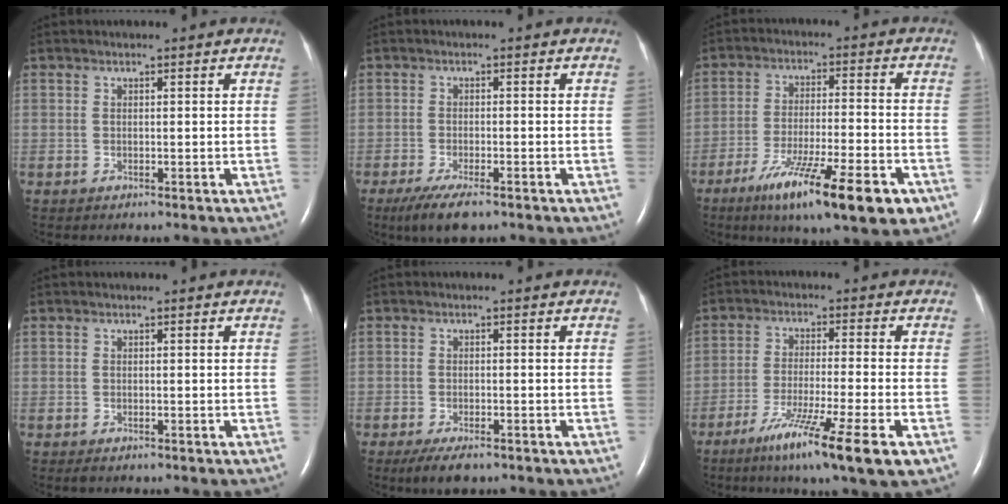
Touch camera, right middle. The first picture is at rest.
{"total": 5.9, "force": [-4.0, 1.3, 4.1], "torque": [-0.077, -0.015, -0.065]}
{"total": 15.6, "force": [-8.9, 1.8, 12.6], "torque": [-0.187, -0.031, -0.140]}
{"total": 0.5, "force": [-0.4, 0.2, 0.3], "torque": [-0.008, -0.002, -0.004]}
{"total": 4.1, "force": [-2.8, 1.3, 2.7], "torque": [-0.052, -0.007, -0.043]}
{"total": 12.6, "force": [-7.0, -0.6, 10.5], "torque": [-0.182, -0.039, -0.114]}